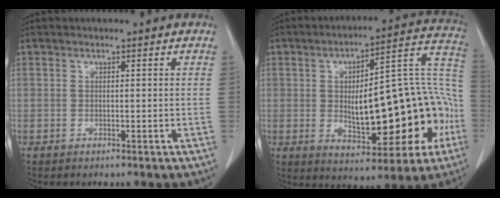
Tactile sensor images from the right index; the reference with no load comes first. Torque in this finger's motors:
{"motor_torque": [1.95, -0.18, 0.48, 0.21]}